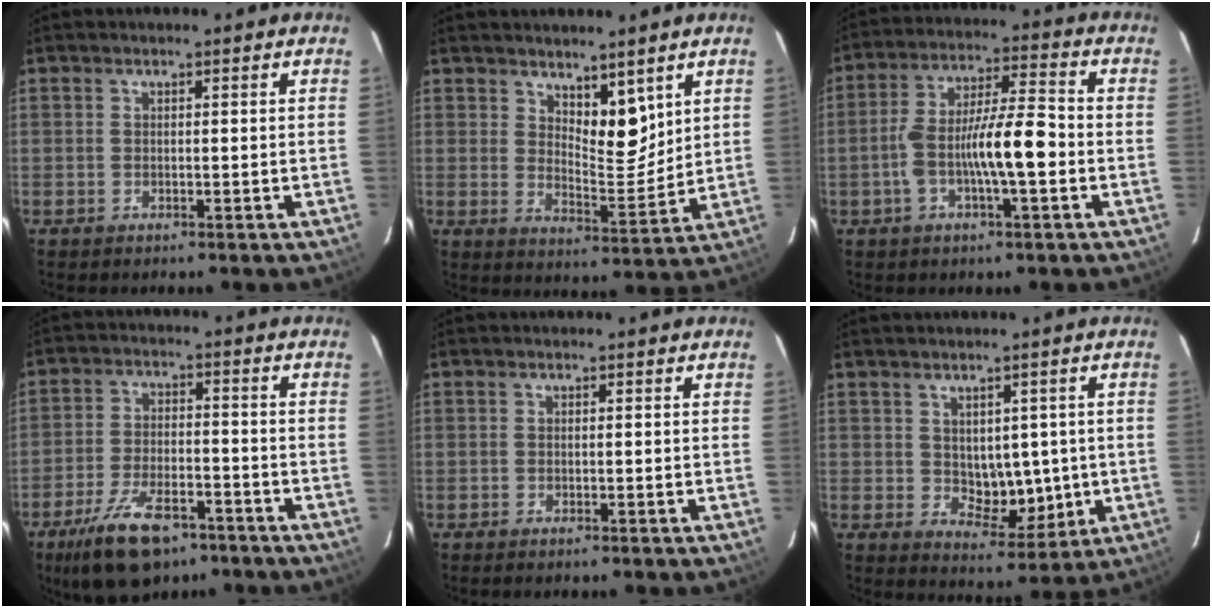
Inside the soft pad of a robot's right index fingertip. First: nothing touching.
{"total": 6.6, "force": [4.1, 2.7, 4.5], "torque": [-0.074, -0.013, 0.077]}
{"total": 10.9, "force": [-2.5, 1.8, 10.5], "torque": [-0.195, 0.018, -0.045]}
{"total": 11.5, "force": [-7.8, 4.3, 7.3], "torque": [-0.141, -0.012, -0.133]}
{"total": 0.9, "force": [-0.7, 0.0, 0.5], "torque": [-0.011, -0.003, -0.010]}
{"total": 6.7, "force": [0.0, 4.1, 5.3], "torque": [-0.069, -0.002, 0.019]}